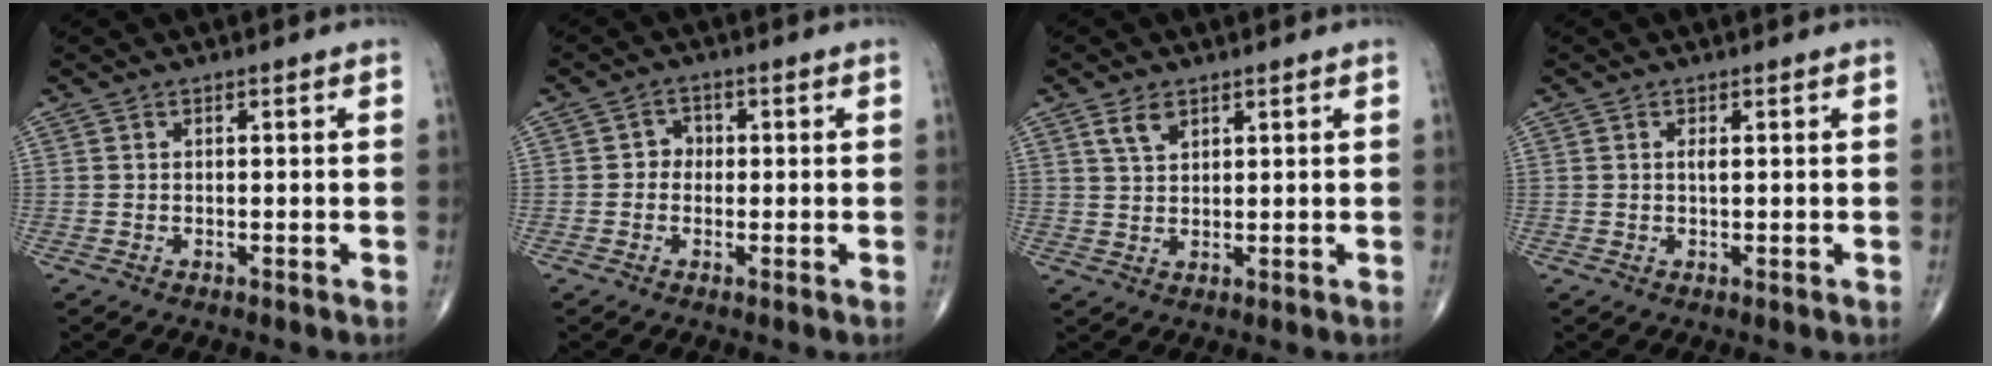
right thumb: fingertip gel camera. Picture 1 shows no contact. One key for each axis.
{"total": 2.6, "fx": -0.1, "fy": 2.3, "fz": 1.1, "tx": 0.003, "ty": 0.009, "tz": -0.010}
{"total": 3.5, "fx": 2.1, "fy": 1.9, "fz": 2.1, "tx": -0.034, "ty": -0.008, "tz": 0.044}
{"total": 1.2, "fx": 0.2, "fy": 0.3, "fz": 1.1, "tx": -0.022, "ty": -0.001, "tz": 0.004}